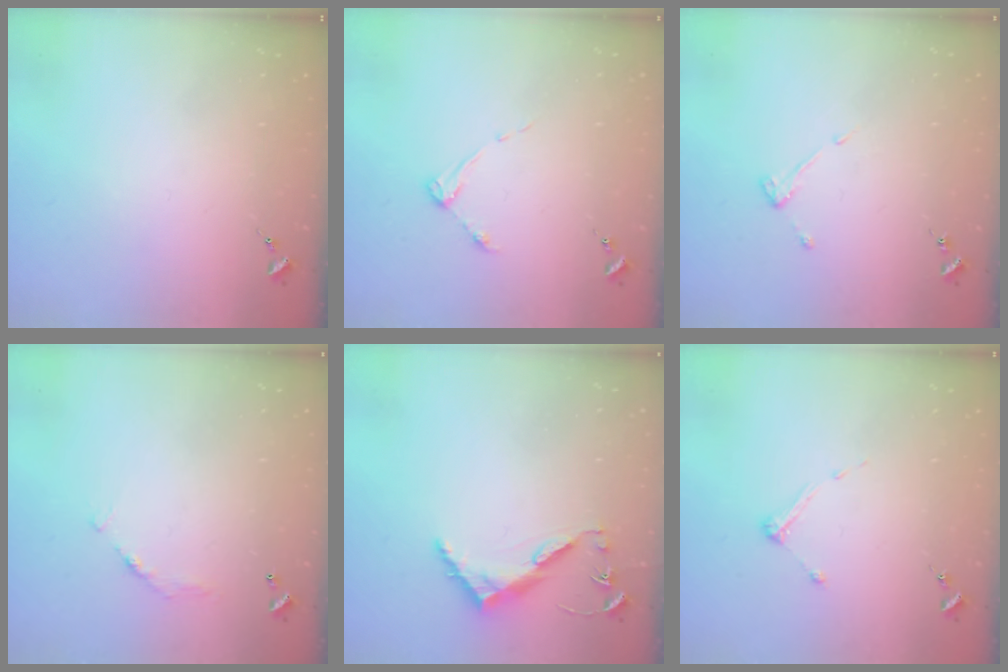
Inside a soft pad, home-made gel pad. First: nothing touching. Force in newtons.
{"total": 3.7, "press": 3.7, "slide": 0.4}
{"total": 3.0, "press": 3.0, "slide": 0.6}
{"total": 6.8, "press": 6.8, "slide": 0.5}
{"total": 8.2, "press": 8.1, "slide": 0.6}
{"total": 3.9, "press": 3.8, "slide": 0.4}